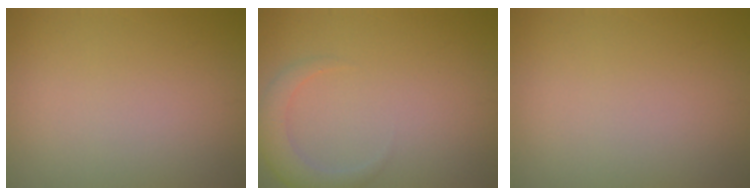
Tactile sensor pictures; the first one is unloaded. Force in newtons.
{"total": 2.7, "press": 2.7, "slide": 0.2}
{"total": 0.0}